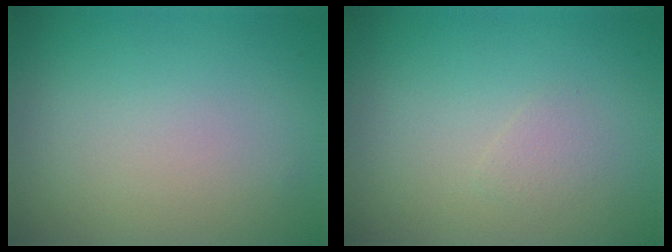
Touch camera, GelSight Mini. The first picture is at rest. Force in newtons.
{"total": 0.8, "press": 0.8, "slide": 0.1}